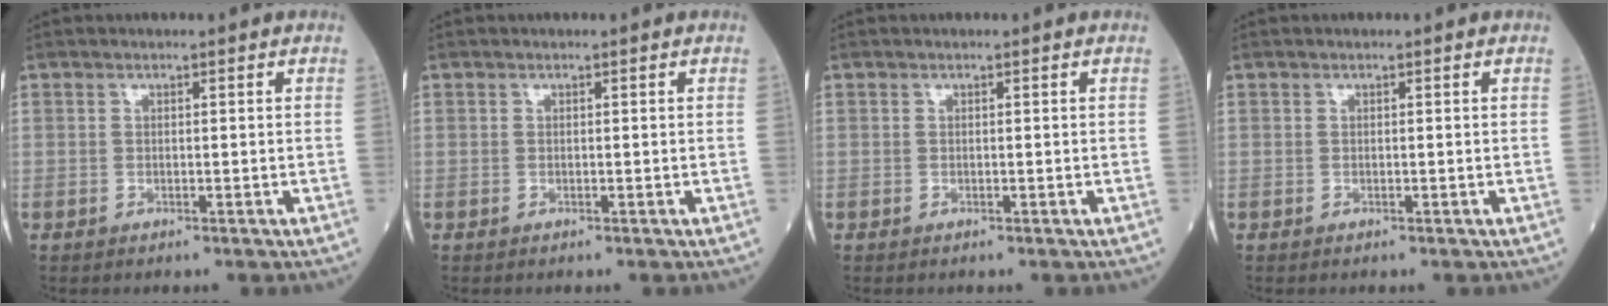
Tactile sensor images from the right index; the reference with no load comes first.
{"total": 0.0}
{"total": 0.0}
{"total": 0.0}